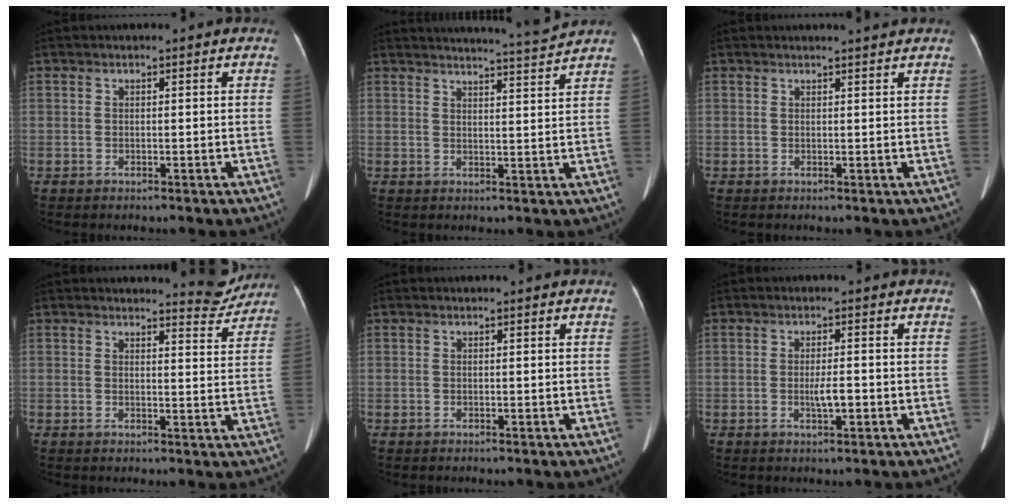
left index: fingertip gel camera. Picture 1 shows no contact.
{"total": 6.9, "force": [6.4, -2.1, 1.0], "torque": [-0.021, -0.025, 0.088]}
{"total": 2.0, "force": [1.9, -0.5, 0.6], "torque": [-0.010, 0.001, 0.026]}
{"total": 4.3, "force": [4.3, 0.4, 0.0], "torque": [0.000, -0.028, 0.042]}
{"total": 0.0}
{"total": 2.5, "force": [-0.7, 0.4, 2.4], "torque": [-0.045, -0.001, -0.009]}